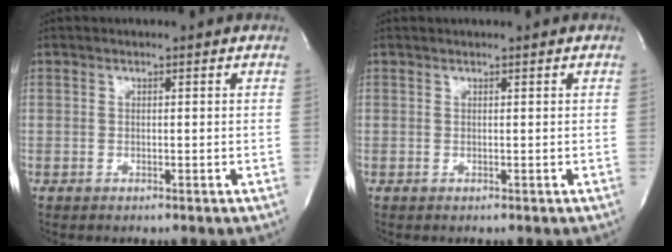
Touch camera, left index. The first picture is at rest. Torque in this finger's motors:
{"motor_torque": [0.35, -0.33, -0.06, 0.01]}